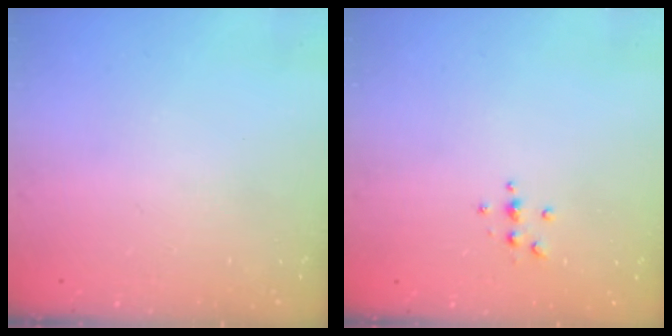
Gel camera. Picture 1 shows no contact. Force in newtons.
{"total": 3.7, "press": 3.7, "slide": 0.5}